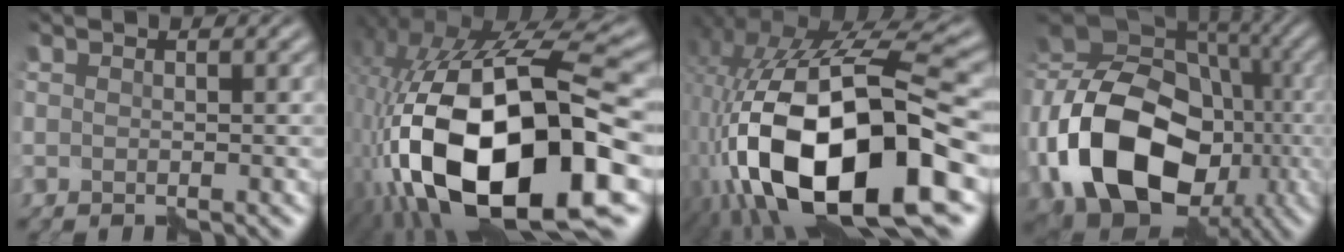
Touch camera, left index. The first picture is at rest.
{"total": 18.3, "force": [-5.3, 8.9, 15.1], "torque": [-0.289, -0.016, -0.086]}
{"total": 16.6, "force": [-6.0, 7.7, 13.4], "torque": [-0.230, -0.016, -0.101]}
{"total": 16.5, "force": [-4.9, 11.8, 10.4], "torque": [-0.214, -0.014, -0.092]}